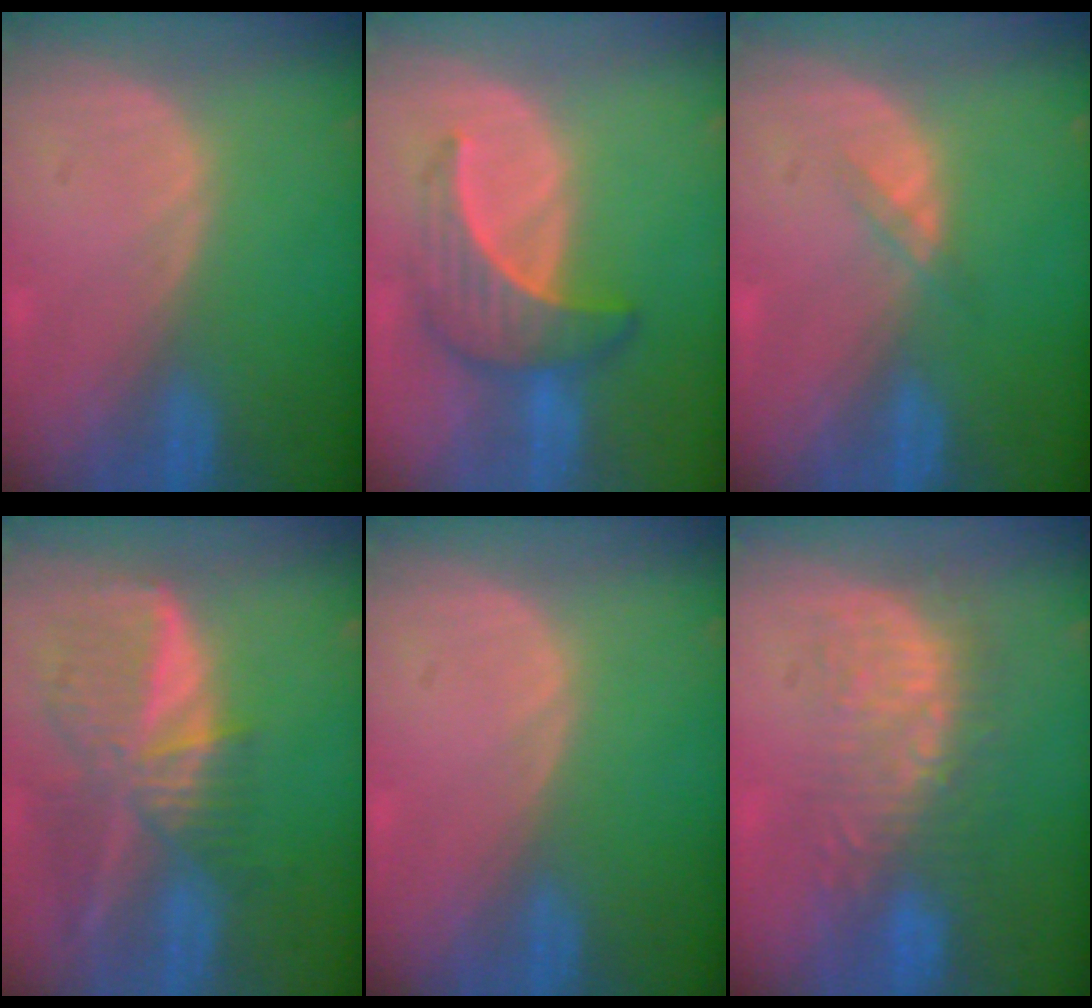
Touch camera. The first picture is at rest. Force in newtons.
{"total": 6.5, "press": 6.3, "slide": 1.4}
{"total": 1.3, "press": 1.3, "slide": 0.2}
{"total": 9.3, "press": 8.1, "slide": 4.7}
{"total": 0.0}
{"total": 8.7, "press": 8.3, "slide": 2.5}